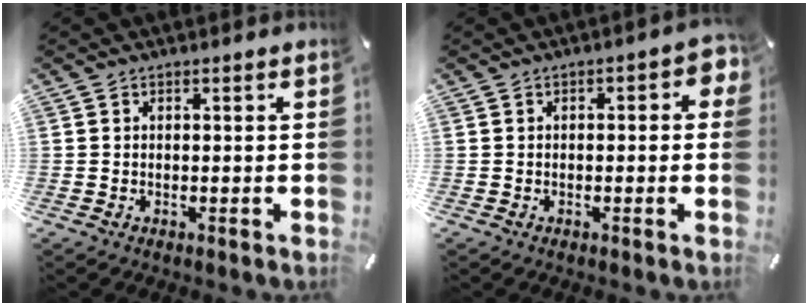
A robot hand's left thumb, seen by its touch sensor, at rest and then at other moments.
{"total": 3.1, "force": [-0.5, 1.4, 2.6], "torque": [-0.032, 0.004, -0.014]}